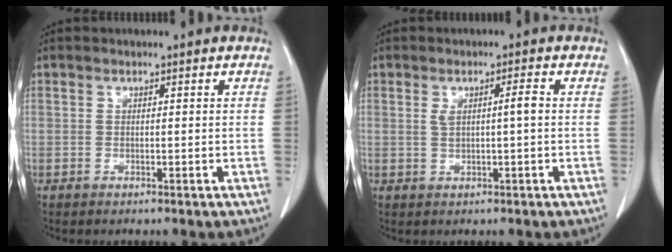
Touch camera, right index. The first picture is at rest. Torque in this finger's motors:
{"motor_torque": [0.19, -0.02, 0.02, 0.03]}